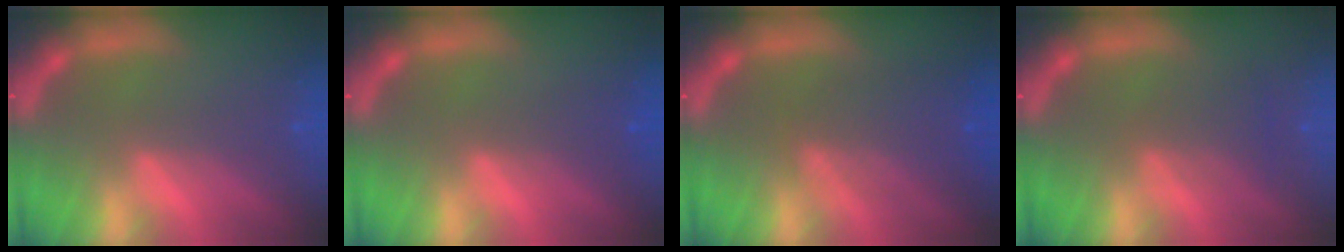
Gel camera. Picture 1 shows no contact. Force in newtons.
{"total": 1.5}
{"total": 5.1}
{"total": 2.5}